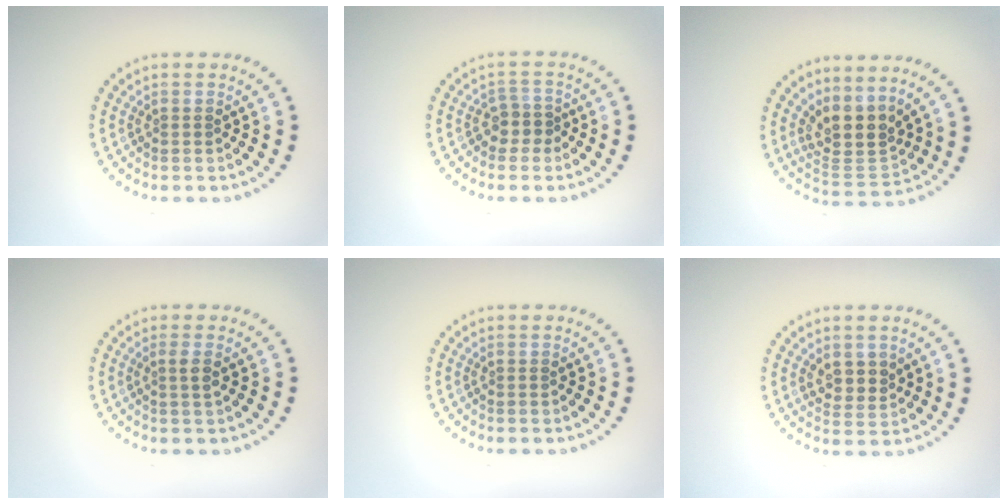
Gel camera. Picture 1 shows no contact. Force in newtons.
{"total": 1.9, "press": 1.5, "slide": 1.1}
{"total": 4.0, "press": 3.1, "slide": 2.6}
{"total": 1.2, "press": 1.0, "slide": 0.8}
{"total": 0.0}
{"total": 2.1, "press": 1.9, "slide": 0.8}